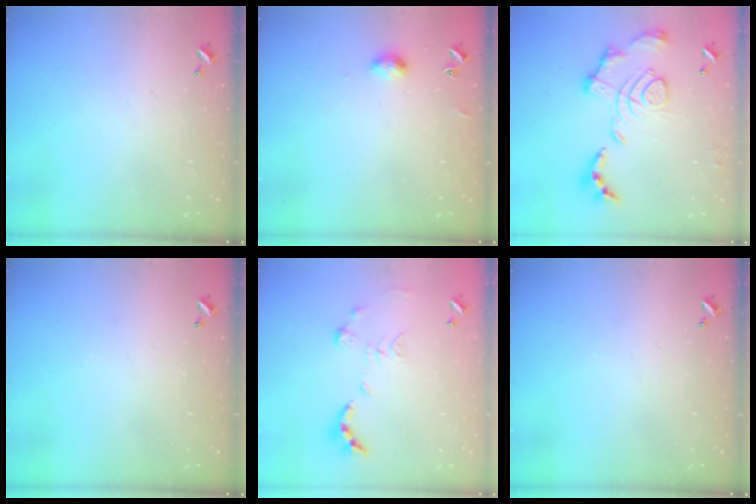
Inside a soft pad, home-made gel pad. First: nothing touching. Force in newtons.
{"total": 3.8, "press": 3.8, "slide": 0.6}
{"total": 2.1, "press": 1.4, "slide": 1.5}
{"total": 0.0}
{"total": 1.3, "press": 1.2, "slide": 0.3}
{"total": 0.0}